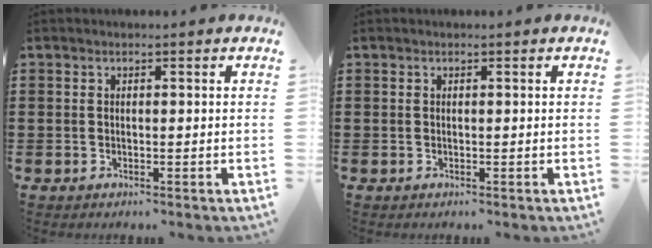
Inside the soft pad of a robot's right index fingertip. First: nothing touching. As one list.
[{"total": 0.0}]